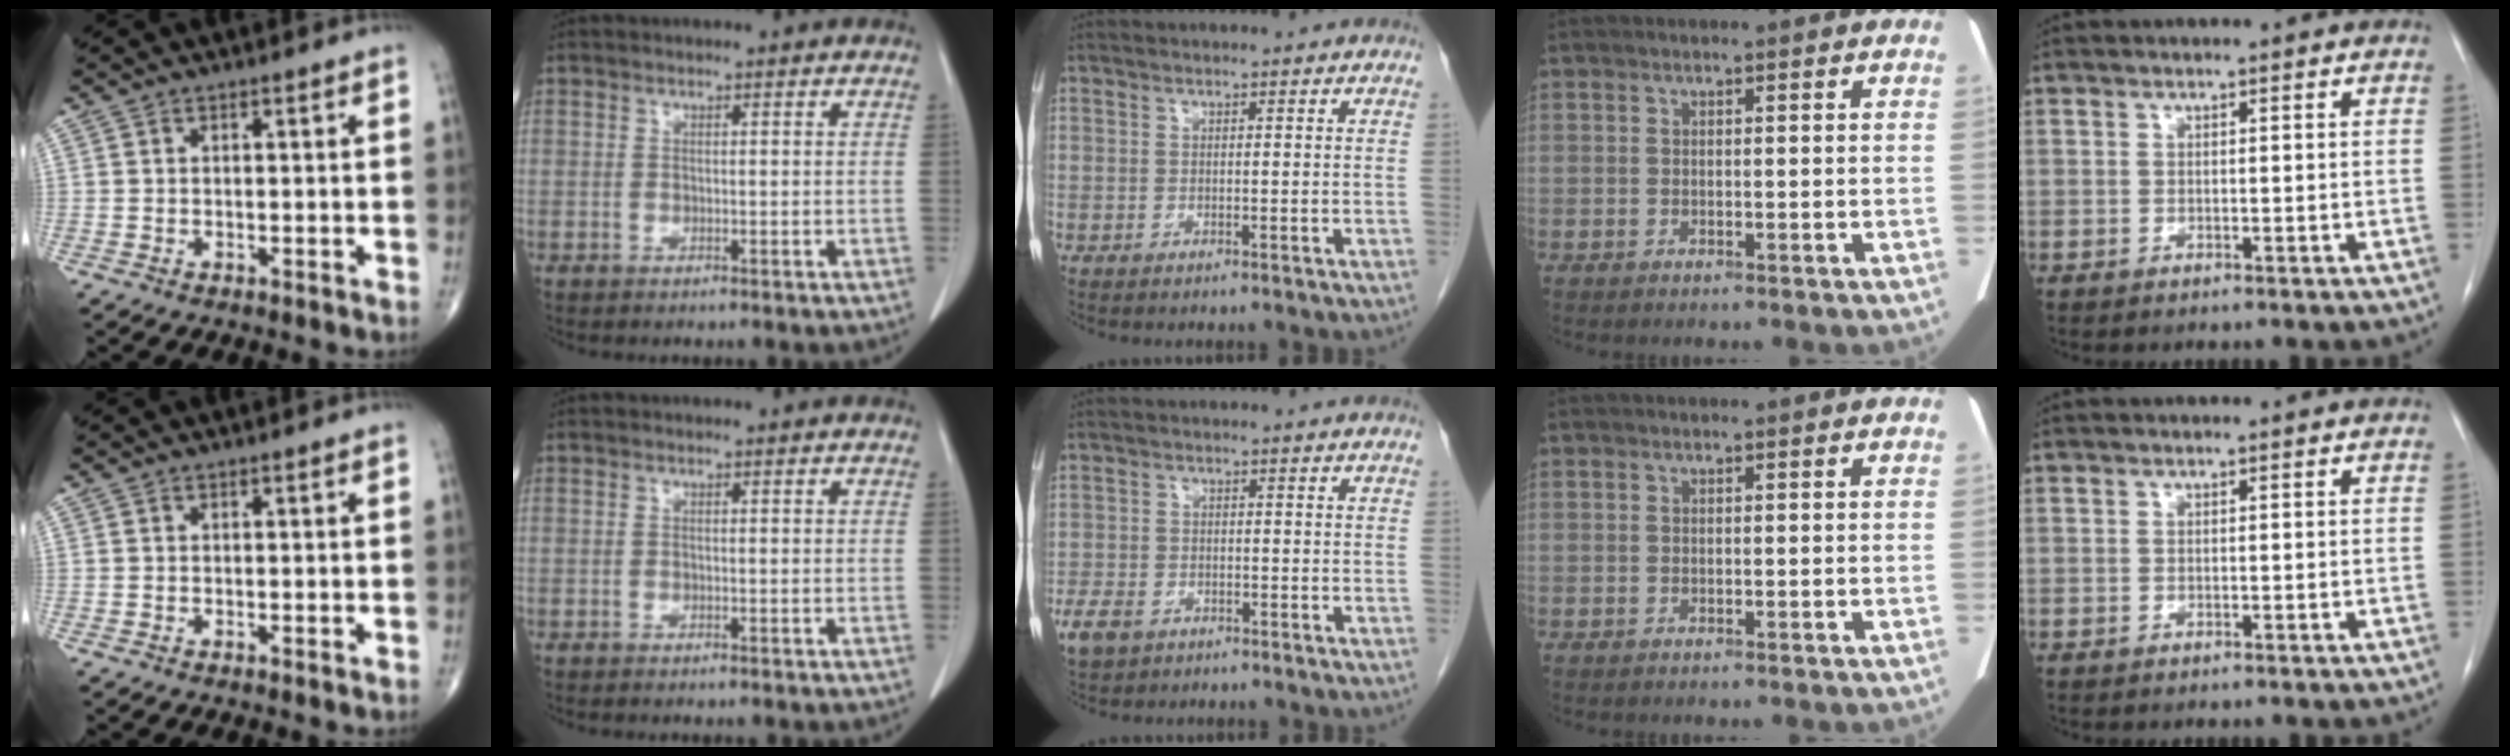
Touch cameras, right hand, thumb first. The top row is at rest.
{"middle": {"total": 5.0, "force": [-3.2, 3.3, 2.1], "torque": [-0.043, -0.002, -0.052]}}